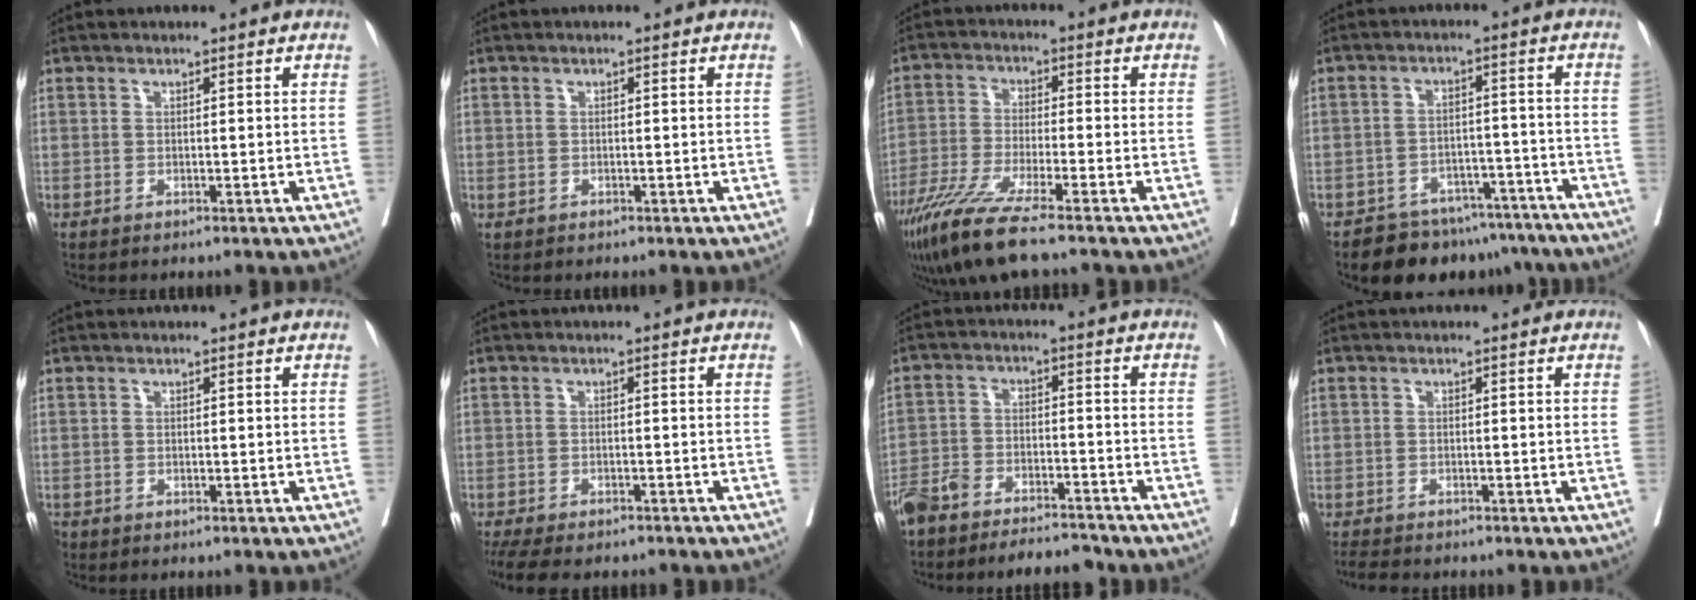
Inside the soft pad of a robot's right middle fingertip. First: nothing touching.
{"total": 0.9, "force": [-0.1, 0.8, 0.0], "torque": [0.005, 0.005, -0.003]}
{"total": 10.0, "force": [-7.2, -0.2, 6.9], "torque": [-0.135, -0.037, -0.135]}
{"total": 11.3, "force": [-9.5, 5.7, 2.5], "torque": [-0.011, 0.021, -0.116]}
{"total": 0.7, "force": [-0.5, 0.5, 0.1], "torque": [-0.007, -0.002, -0.008]}
{"total": 12.3, "force": [-10.1, 4.3, 5.5], "torque": [-0.119, -0.016, -0.133]}
{"total": 9.8, "force": [-9.0, 2.3, 3.2], "torque": [-0.051, 0.008, -0.147]}
{"total": 3.6, "force": [-3.2, 1.3, 1.0], "torque": [-0.017, -0.010, -0.051]}